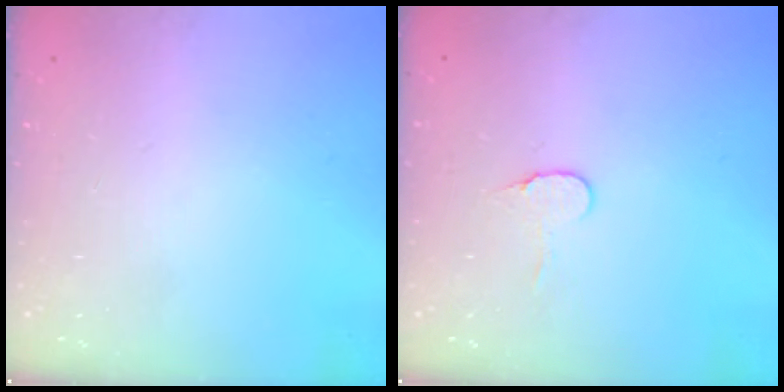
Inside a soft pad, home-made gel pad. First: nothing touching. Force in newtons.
{"total": 6.1, "press": 6.1, "slide": 0.5}